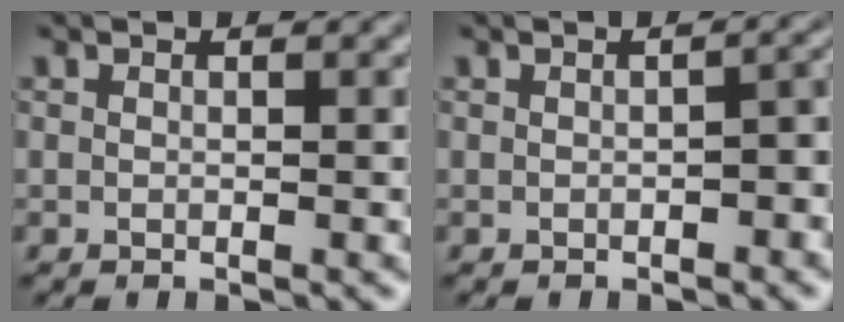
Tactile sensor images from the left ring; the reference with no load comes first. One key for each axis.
{"total": 1.9, "fx": -0.6, "fy": 0.7, "fz": 1.7, "tx": -0.023, "ty": 0.005, "tz": -0.006}